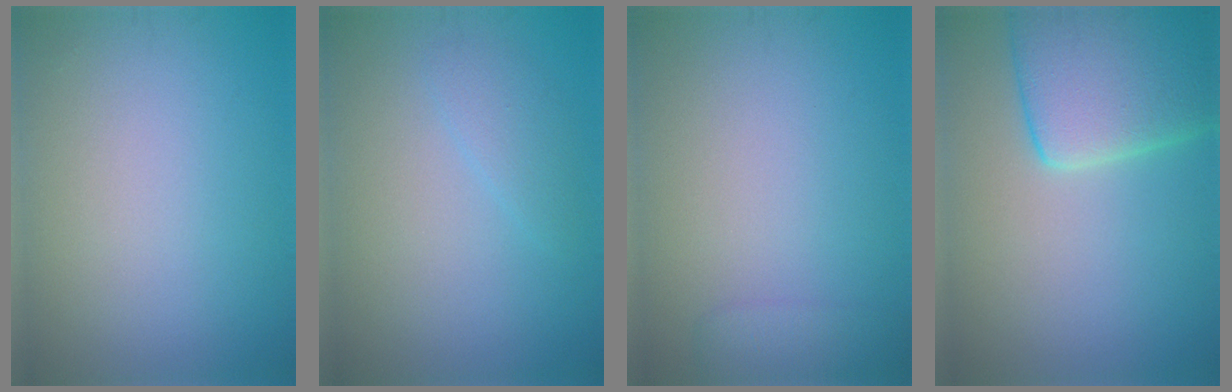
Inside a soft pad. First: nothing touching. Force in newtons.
{"total": 1.5, "press": 1.5, "slide": 0.1}
{"total": 1.9, "press": 1.9, "slide": 0.1}
{"total": 7.7, "press": 7.7, "slide": 0.9}